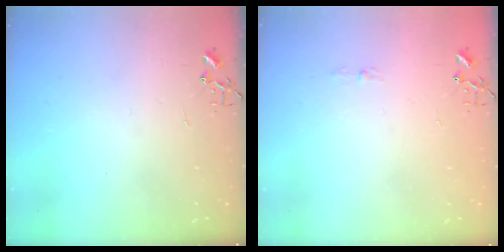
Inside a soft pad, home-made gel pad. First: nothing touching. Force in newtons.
{"total": 2.9, "press": 2.9, "slide": 0.4}